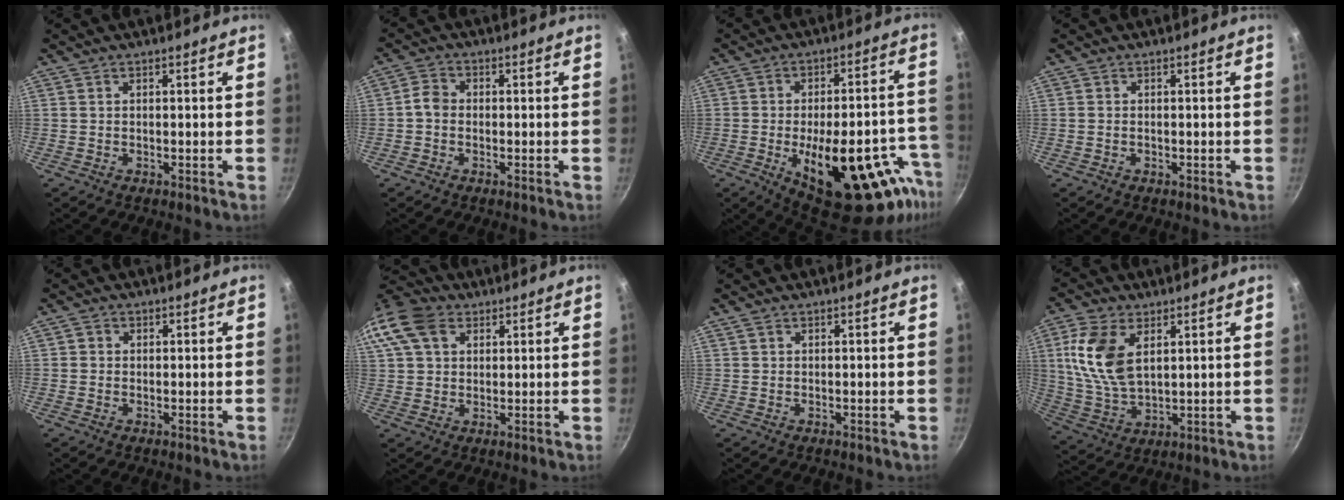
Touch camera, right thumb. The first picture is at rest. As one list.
[{"total": 3.1, "force": [-0.6, 2.5, 1.6], "torque": [-0.028, 0.013, -0.022]}, {"total": 25.4, "force": [-10.2, 10.9, 20.6], "torque": [-0.225, 0.029, -0.126]}, {"total": 0.6, "force": [-0.2, 0.5, 0.3], "torque": [-0.005, 0.001, -0.005]}, {"total": 1.3, "force": [0.2, 1.2, 0.4], "torque": [-0.002, -0.001, -0.001]}, {"total": 15.4, "force": [6.2, 11.3, 8.4], "torque": [-0.182, 0.024, 0.105]}, {"total": 0.5, "force": [0.3, 0.4, 0.1], "torque": [-0.001, 0.000, 0.004]}, {"total": 12.9, "force": [4.0, 7.3, 9.8], "torque": [-0.193, -0.014, 0.087]}]